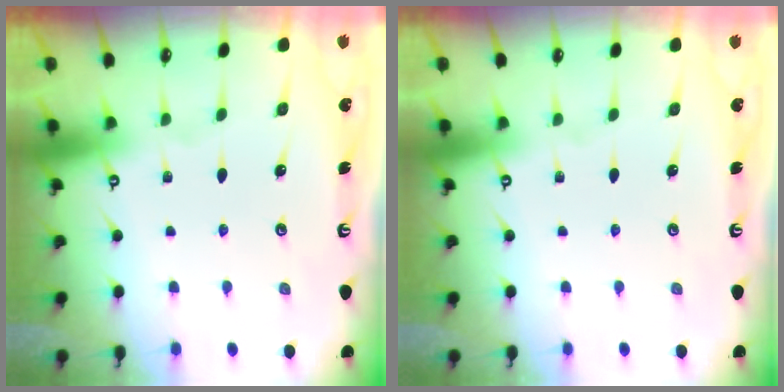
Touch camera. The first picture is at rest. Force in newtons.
{"total": 0.0}